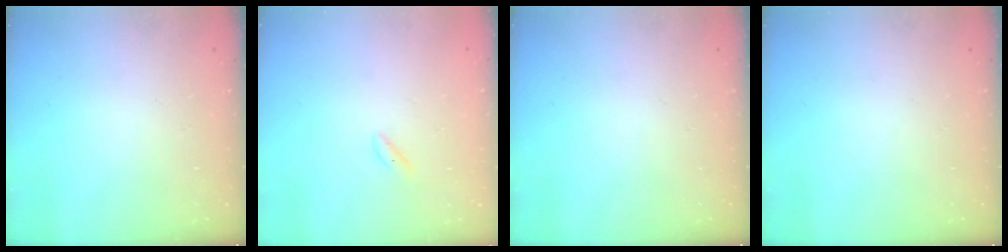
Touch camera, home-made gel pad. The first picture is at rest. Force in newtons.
{"total": 0.6, "press": 0.2, "slide": 0.6}
{"total": 0.0}
{"total": 0.0}